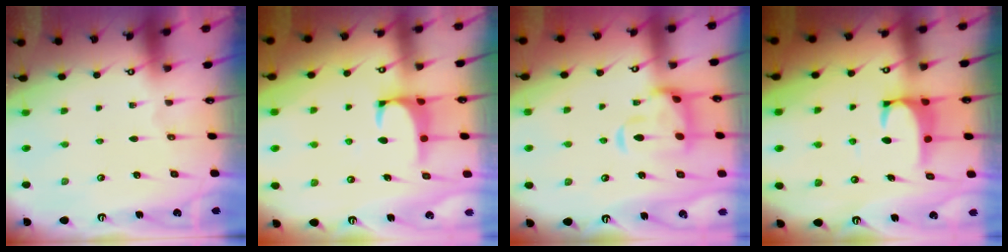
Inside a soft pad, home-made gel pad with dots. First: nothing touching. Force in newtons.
{"total": 1.0, "press": 0.9, "slide": 0.4}
{"total": 6.3, "press": 6.1, "slide": 1.5}
{"total": 3.5, "press": 3.4, "slide": 0.7}